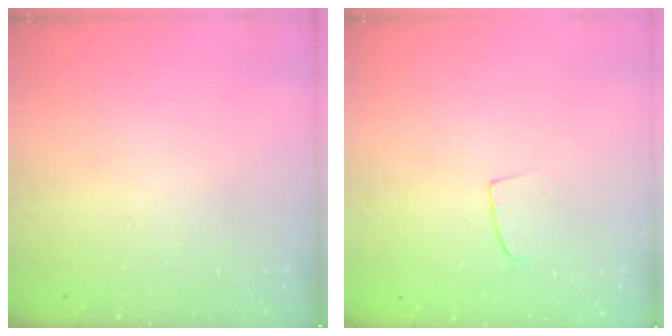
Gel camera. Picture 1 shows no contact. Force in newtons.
{"total": 5.8, "press": 5.8, "slide": 0.4}